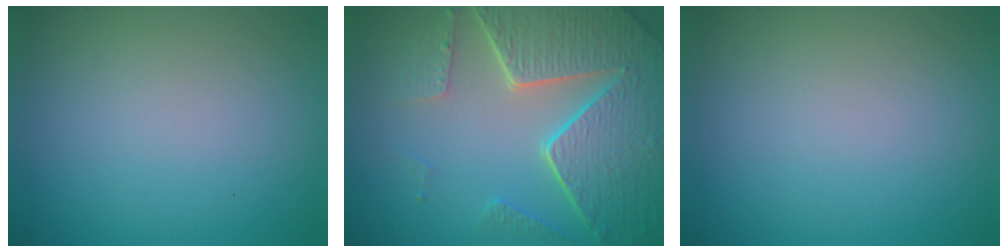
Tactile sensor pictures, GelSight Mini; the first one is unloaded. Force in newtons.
{"total": 8.4, "press": 6.0, "slide": 5.9}
{"total": 0.0}